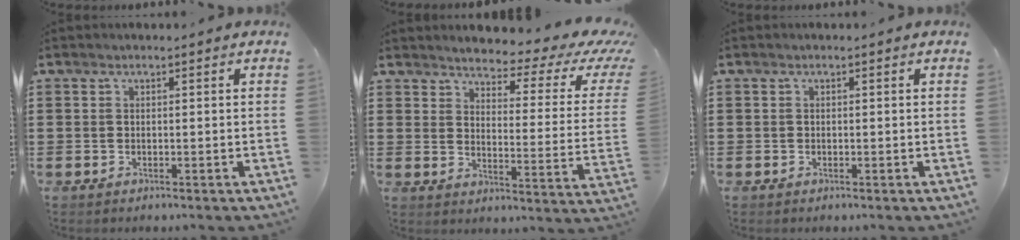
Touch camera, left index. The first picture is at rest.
{"total": 3.9, "force": [3.2, 0.8, 2.2], "torque": [-0.047, -0.033, 0.044]}
{"total": 0.0}